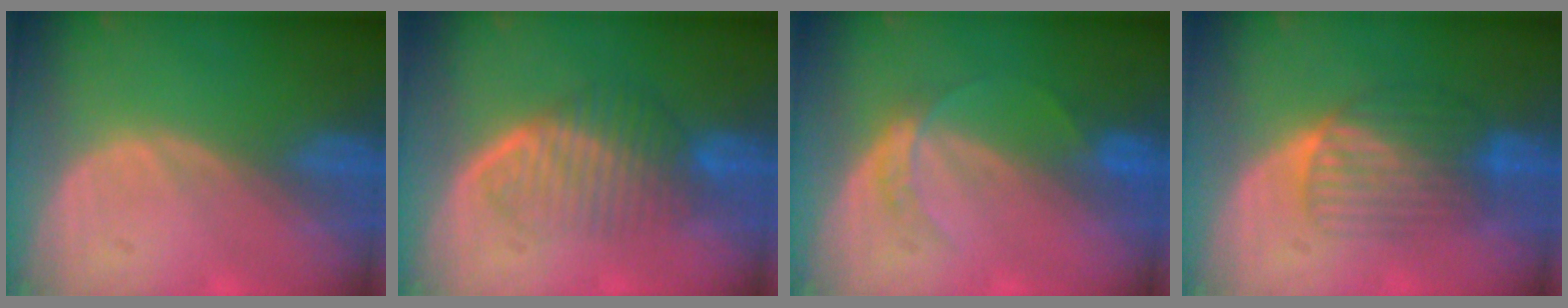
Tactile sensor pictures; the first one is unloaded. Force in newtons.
{"total": 6.3, "press": 6.2, "slide": 1.2}
{"total": 3.1, "press": 3.1, "slide": 0.5}
{"total": 6.3, "press": 6.2, "slide": 1.1}